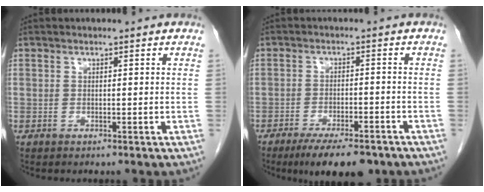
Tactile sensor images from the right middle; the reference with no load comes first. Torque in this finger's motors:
{"motor_torque": [1.18, -0.96, 0.43, 0.10]}